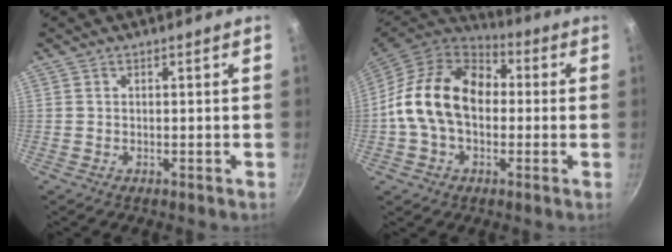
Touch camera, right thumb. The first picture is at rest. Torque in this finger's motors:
{"motor_torque": [1.97, 2.22, 0.45, -0.38, 0.31]}